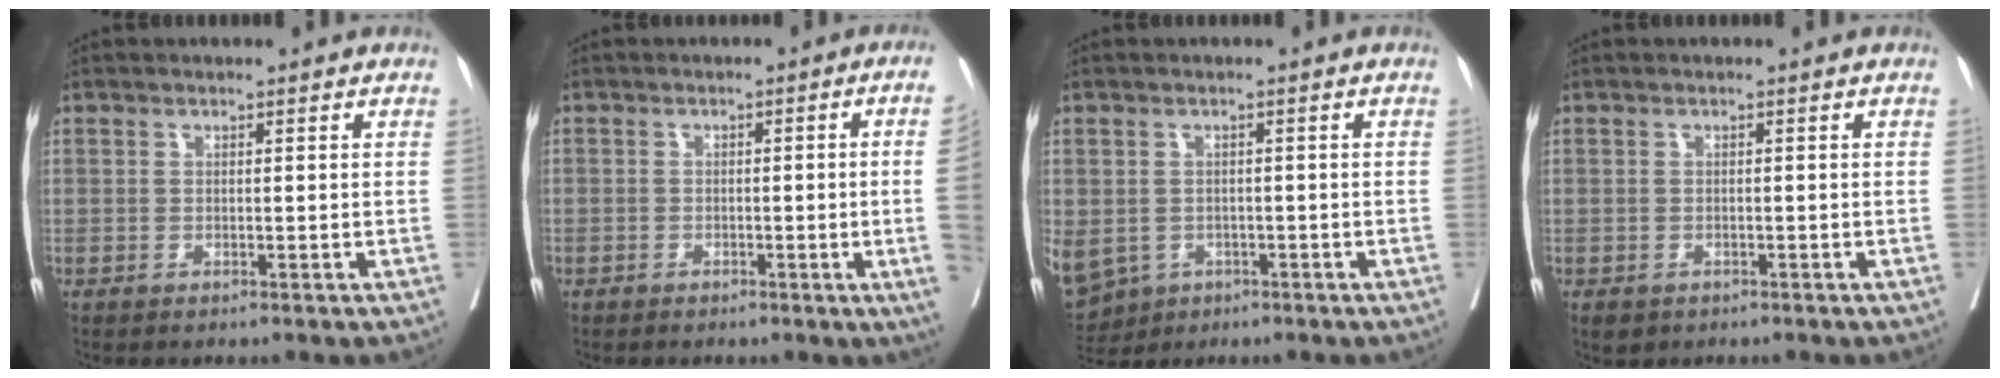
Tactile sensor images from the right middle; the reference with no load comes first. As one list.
[{"total": 6.0, "force": [-1.2, -1.3, 5.7], "torque": [-0.065, -0.007, -0.019]}, {"total": 19.7, "force": [-7.5, 16.1, 8.4], "torque": [-0.296, -0.021, -0.101]}, {"total": 3.0, "force": [-2.1, 1.9, 1.1], "torque": [-0.022, -0.006, -0.028]}]